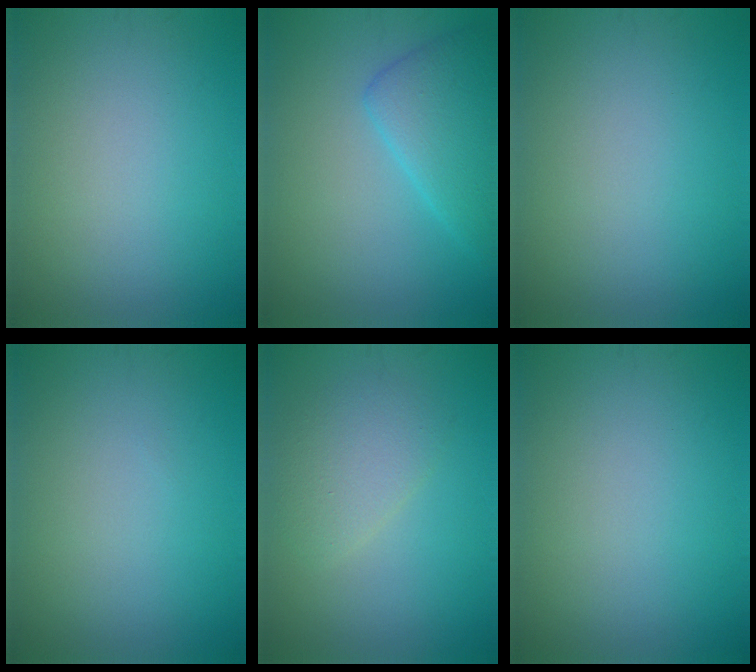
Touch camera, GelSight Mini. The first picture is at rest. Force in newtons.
{"total": 4.6, "press": 4.6, "slide": 0.3}
{"total": 0.0}
{"total": 0.0}
{"total": 2.6, "press": 2.6, "slide": 0.2}
{"total": 0.0}